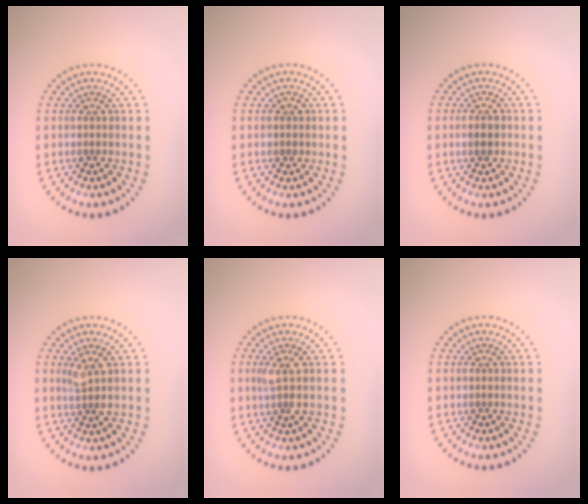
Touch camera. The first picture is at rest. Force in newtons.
{"total": 1.0, "press": 0.9, "slide": 0.3}
{"total": 1.2, "press": 1.2, "slide": 0.0}
{"total": 1.6, "press": 1.3, "slide": 0.9}
{"total": 1.6, "press": 1.3, "slide": 1.0}
{"total": 0.0}